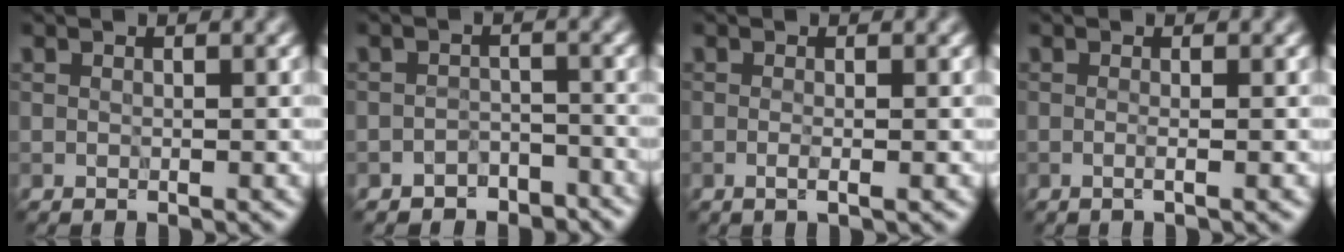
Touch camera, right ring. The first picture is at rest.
{"total": 2.8, "force": [-2.4, 1.4, 0.2], "torque": [0.009, 0.005, -0.043]}
{"total": 1.3, "force": [-0.1, 0.5, 1.2], "torque": [-0.008, -0.005, -0.014]}
{"total": 1.9, "force": [0.3, 1.0, 1.6], "torque": [0.002, -0.001, -0.019]}